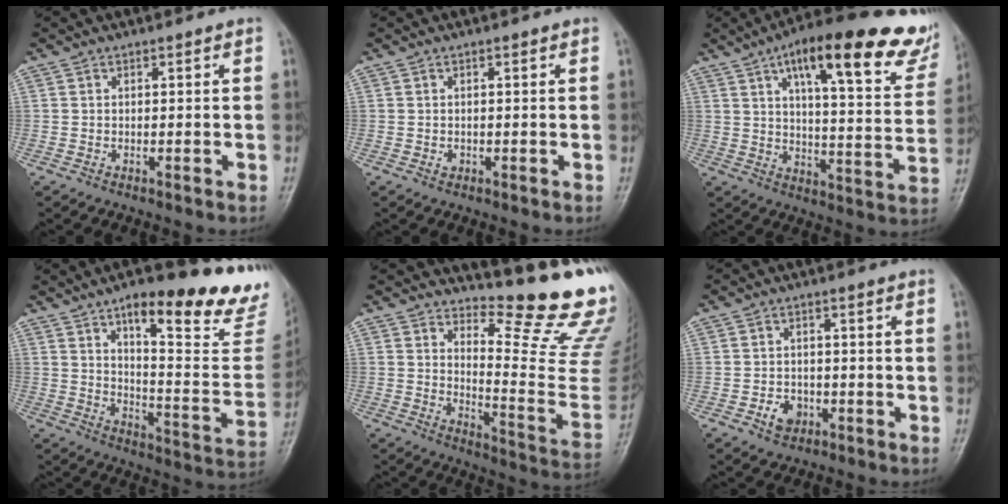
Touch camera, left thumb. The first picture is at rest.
{"total": 0.8, "force": [-0.1, 0.7, 0.4], "torque": [0.000, 0.001, -0.002]}
{"total": 25.8, "force": [15.4, 7.3, 19.3], "torque": [-0.240, -0.034, 0.209]}
{"total": 24.2, "force": [16.7, 5.9, 16.5], "torque": [-0.178, -0.087, 0.225]}
{"total": 17.2, "force": [14.5, 2.2, 8.9], "torque": [-0.086, -0.184, 0.190]}
{"total": 4.1, "force": [-1.6, 3.2, 1.9], "torque": [-0.016, 0.008, -0.024]}